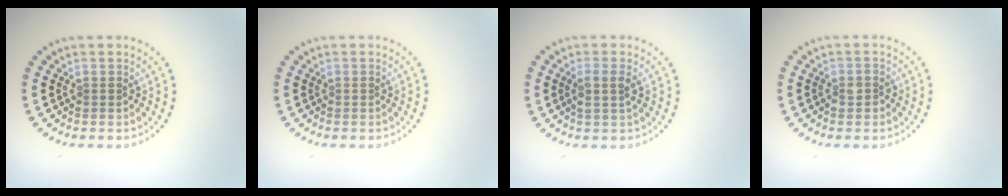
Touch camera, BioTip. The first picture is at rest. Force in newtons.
{"total": 0.0}
{"total": 1.9, "press": 1.7, "slide": 0.8}
{"total": 1.4, "press": 1.3, "slide": 0.6}